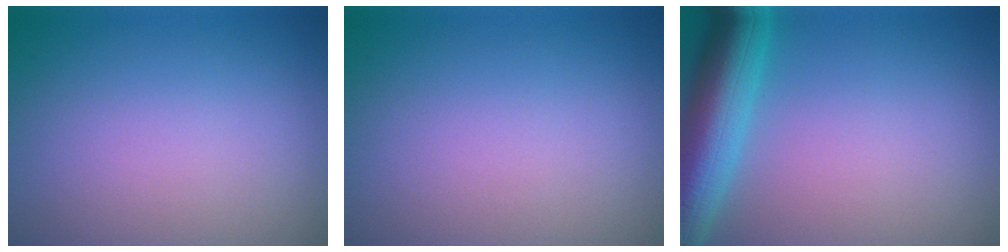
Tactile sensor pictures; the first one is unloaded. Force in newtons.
{"total": 0.0}
{"total": 7.7, "press": 7.7, "slide": 0.3}